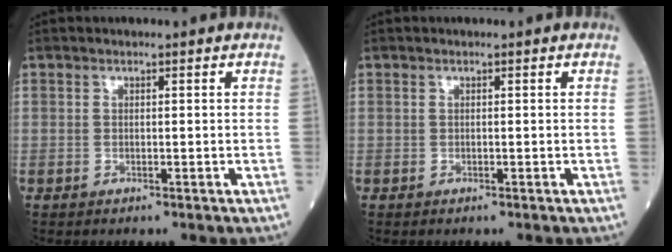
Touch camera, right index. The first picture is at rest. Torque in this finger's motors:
{"motor_torque": [0.04, -0.04, 0.00, 0.01]}